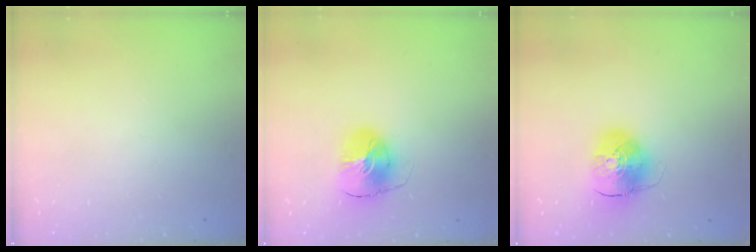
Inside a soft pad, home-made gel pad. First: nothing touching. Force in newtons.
{"total": 9.3, "press": 9.2, "slide": 1.3}
{"total": 10.0, "press": 9.8, "slide": 1.6}